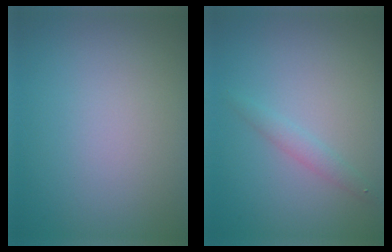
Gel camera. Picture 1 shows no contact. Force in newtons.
{"total": 1.3, "press": 1.3, "slide": 0.0}